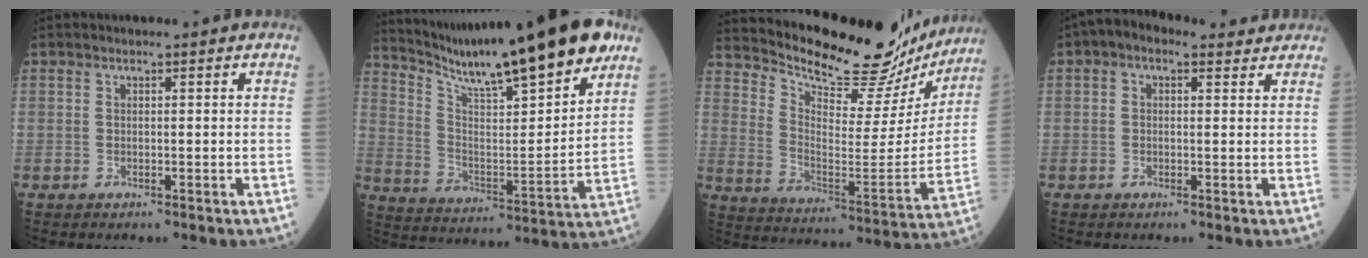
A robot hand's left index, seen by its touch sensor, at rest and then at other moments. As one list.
[{"total": 21.4, "force": [17.2, 1.1, 12.6], "torque": [-0.208, -0.017, 0.275]}, {"total": 22.7, "force": [21.1, 5.3, 6.6], "torque": [-0.109, -0.061, 0.291]}, {"total": 5.0, "force": [2.9, 2.8, 2.9], "torque": [-0.046, 0.036, 0.042]}]